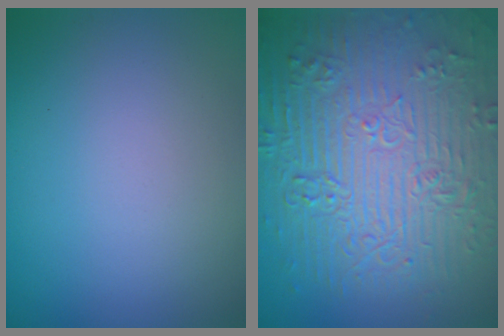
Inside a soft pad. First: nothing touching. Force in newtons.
{"total": 11.7, "press": 7.8, "slide": 8.6}